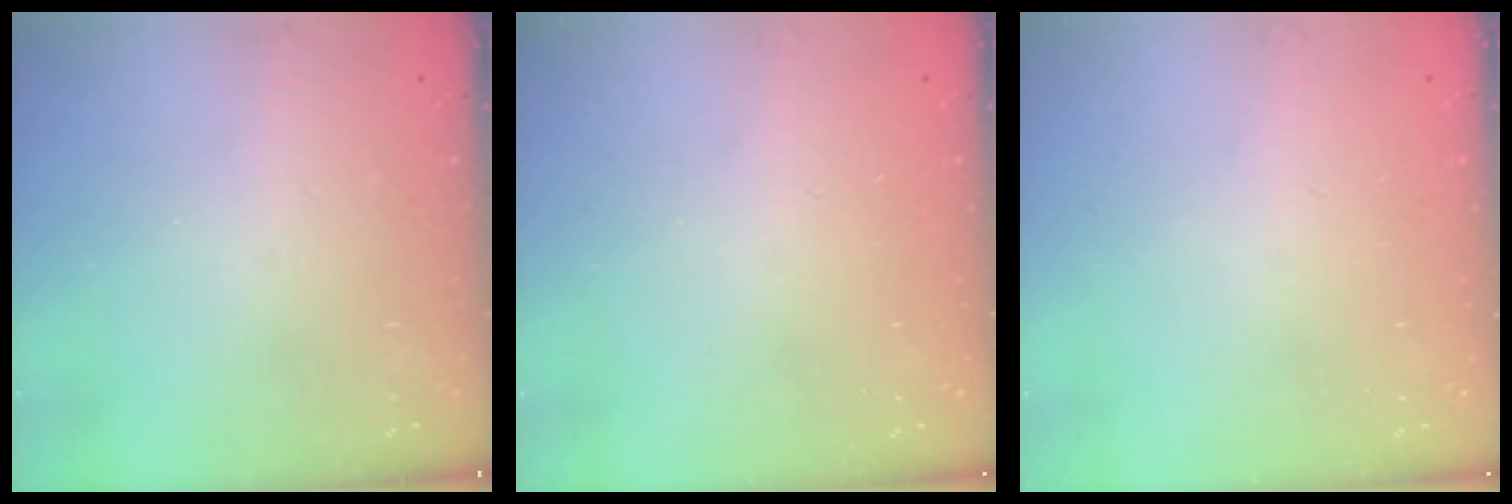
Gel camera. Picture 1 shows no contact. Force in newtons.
{"total": 0.0}
{"total": 0.0}